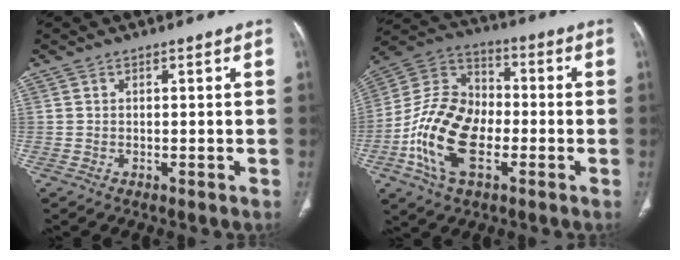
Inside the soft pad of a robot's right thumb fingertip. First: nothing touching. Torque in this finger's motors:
{"motor_torque": [2.39, 2.03, 0.61, 0.49, 0.44]}